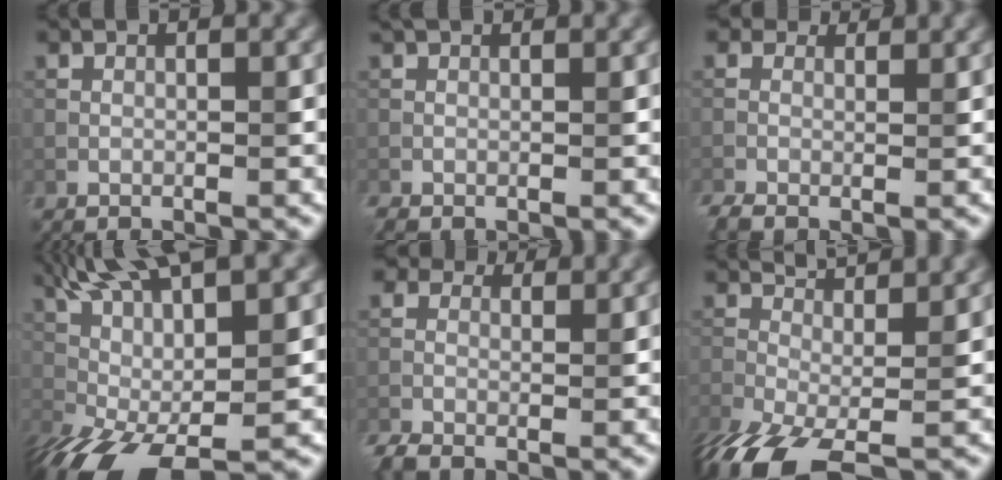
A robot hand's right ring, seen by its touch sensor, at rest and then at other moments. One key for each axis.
{"total": 2.1, "fx": 0.9, "fy": 0.8, "fz": 1.7, "tx": -0.024, "ty": 0.004, "tz": 0.012}
{"total": 3.3, "fx": 0.9, "fy": 2.3, "fz": 2.1, "tx": -0.042, "ty": -0.003, "tz": 0.007}
{"total": 13.3, "fx": 1.1, "fy": 4.6, "fz": 12.5, "tx": -0.236, "ty": 0.001, "tz": 0.046}
{"total": 4.2, "fx": 1.1, "fy": 3.0, "fz": 2.7, "tx": -0.061, "ty": -0.001, "tz": 0.012}
{"total": 8.8, "fx": -2.8, "fy": 3.2, "fz": 7.7, "tx": -0.148, "ty": -0.018, "tz": -0.051}